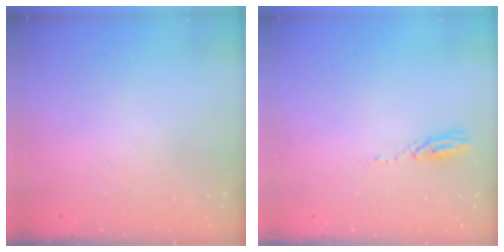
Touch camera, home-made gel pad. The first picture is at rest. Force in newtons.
{"total": 3.5, "press": 3.5, "slide": 0.3}